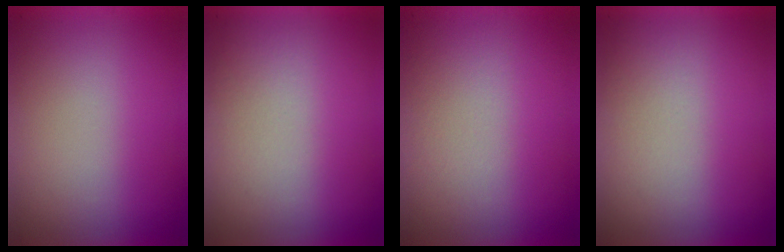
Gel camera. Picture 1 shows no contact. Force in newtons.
{"total": 1.4}
{"total": 2.7}
{"total": 1.4}